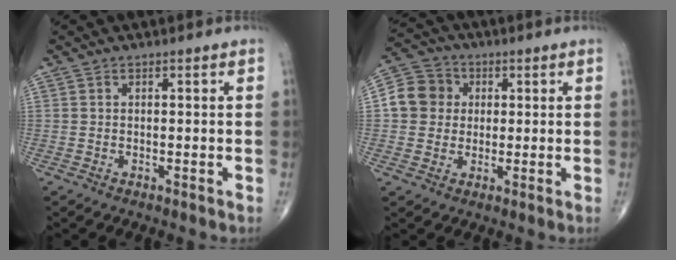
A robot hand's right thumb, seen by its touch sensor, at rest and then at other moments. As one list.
[{"total": 8.5, "force": [1.0, 8.0, 2.9], "torque": [-0.034, 0.013, 0.006]}]